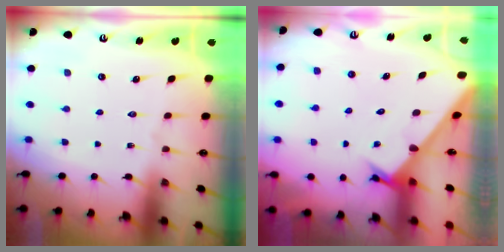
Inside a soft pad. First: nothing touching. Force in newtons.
{"total": 2.5, "press": 2.5, "slide": 0.3}